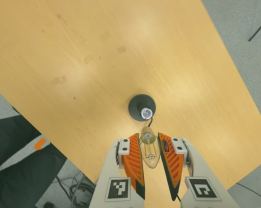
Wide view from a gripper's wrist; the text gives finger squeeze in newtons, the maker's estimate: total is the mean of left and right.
{"total": 11.3, "left": 11.0, "right": 11.5}